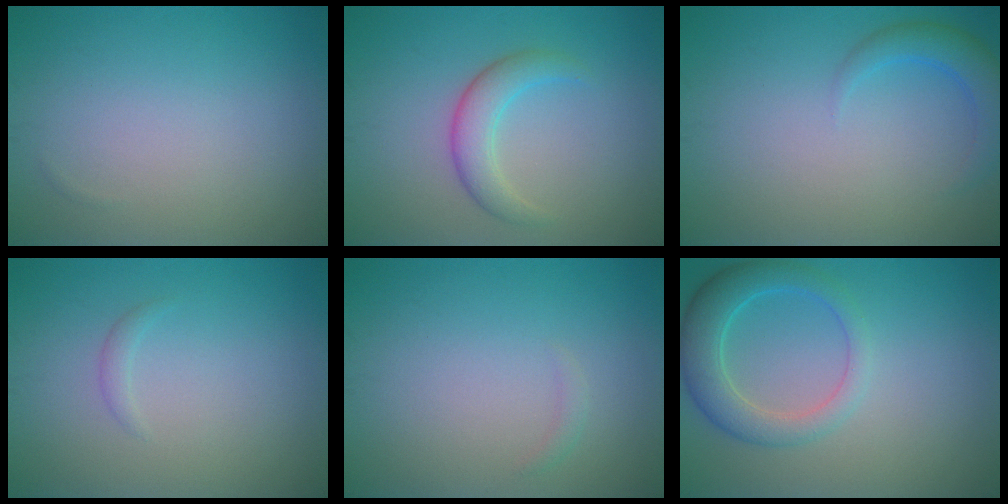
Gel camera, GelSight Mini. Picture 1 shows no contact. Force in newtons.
{"total": 3.0, "press": 3.0, "slide": 0.2}
{"total": 2.8, "press": 2.8, "slide": 0.2}
{"total": 0.7, "press": 0.7, "slide": 0.1}
{"total": 0.7, "press": 0.7, "slide": 0.0}
{"total": 4.4, "press": 4.4, "slide": 0.3}